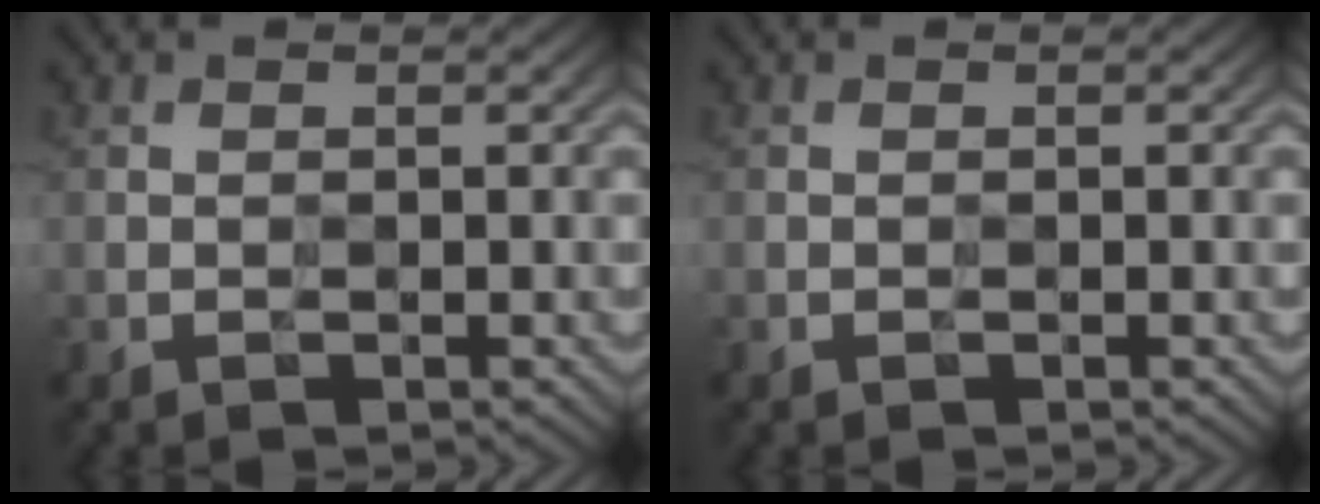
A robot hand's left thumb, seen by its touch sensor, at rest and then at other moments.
{"total": 0.0}